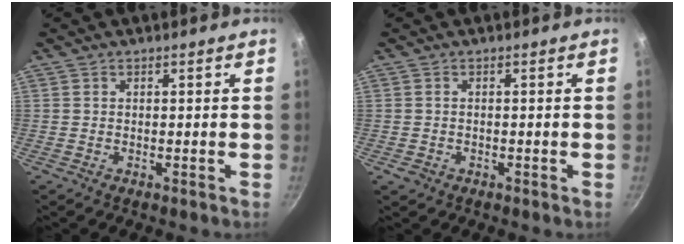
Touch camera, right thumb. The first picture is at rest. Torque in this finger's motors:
{"motor_torque": [-0.18, 0.08, 0.09, 0.21, 0.05]}